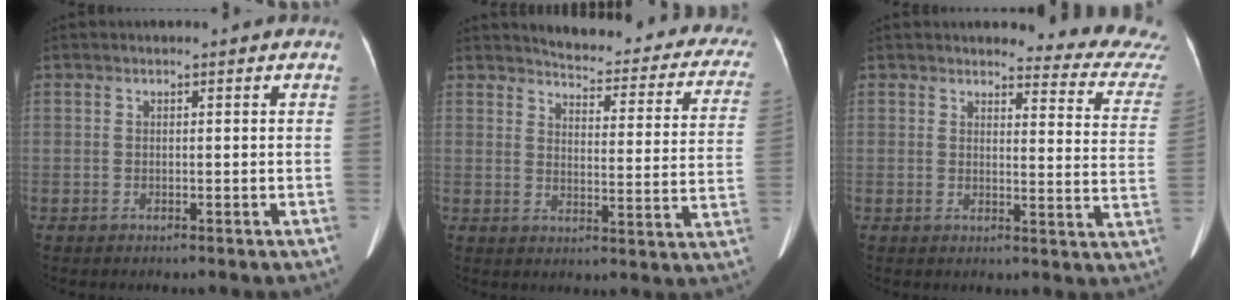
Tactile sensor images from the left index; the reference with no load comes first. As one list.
[{"total": 20.5, "force": [18.4, 4.8, 7.5], "torque": [-0.066, -0.057, 0.193]}, {"total": 12.1, "force": [12.0, 0.7, 1.3], "torque": [0.008, -0.096, 0.101]}]